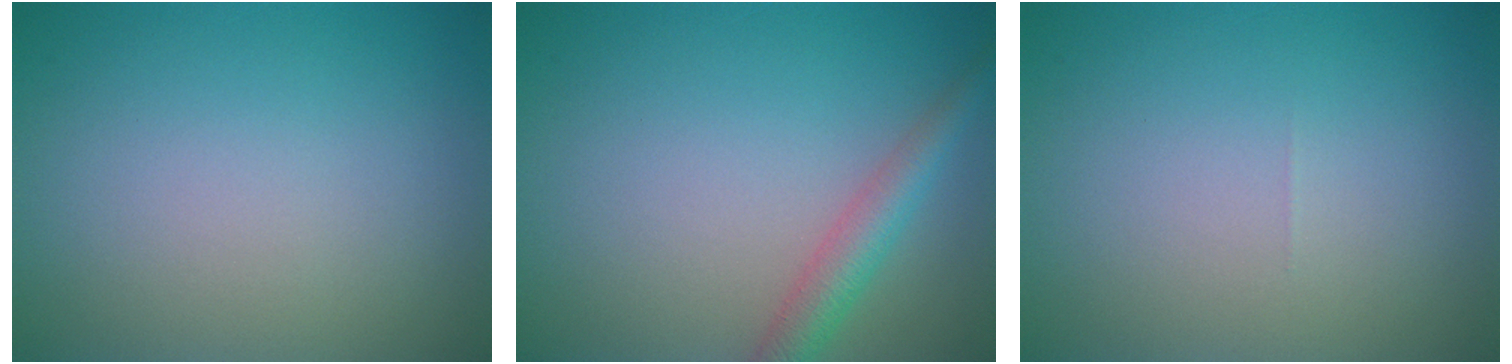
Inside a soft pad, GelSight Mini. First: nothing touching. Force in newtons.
{"total": 2.9, "press": 2.9, "slide": 0.2}
{"total": 0.0}